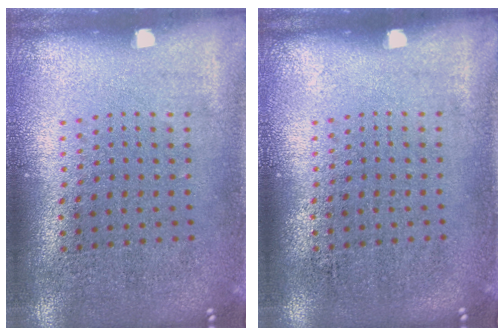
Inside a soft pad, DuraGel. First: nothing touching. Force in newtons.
{"total": 0.0}